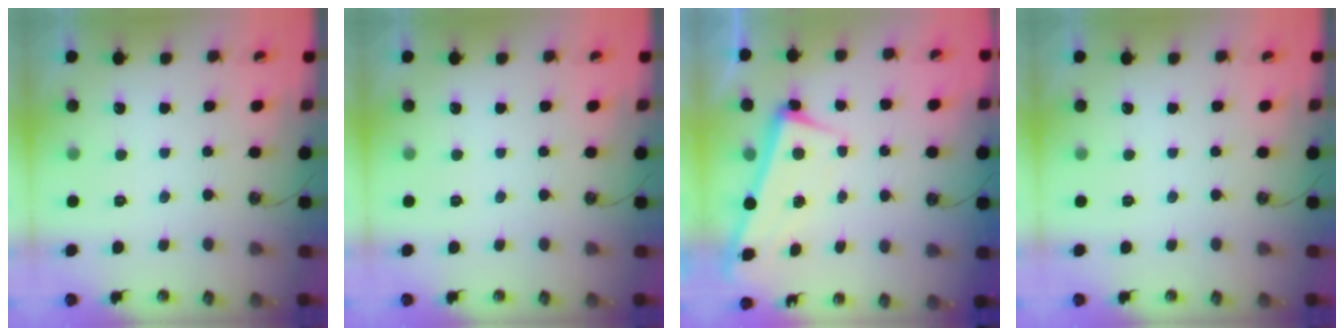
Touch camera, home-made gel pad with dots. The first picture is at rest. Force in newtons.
{"total": 0.0}
{"total": 2.4, "press": 2.3, "slide": 0.9}
{"total": 0.0}